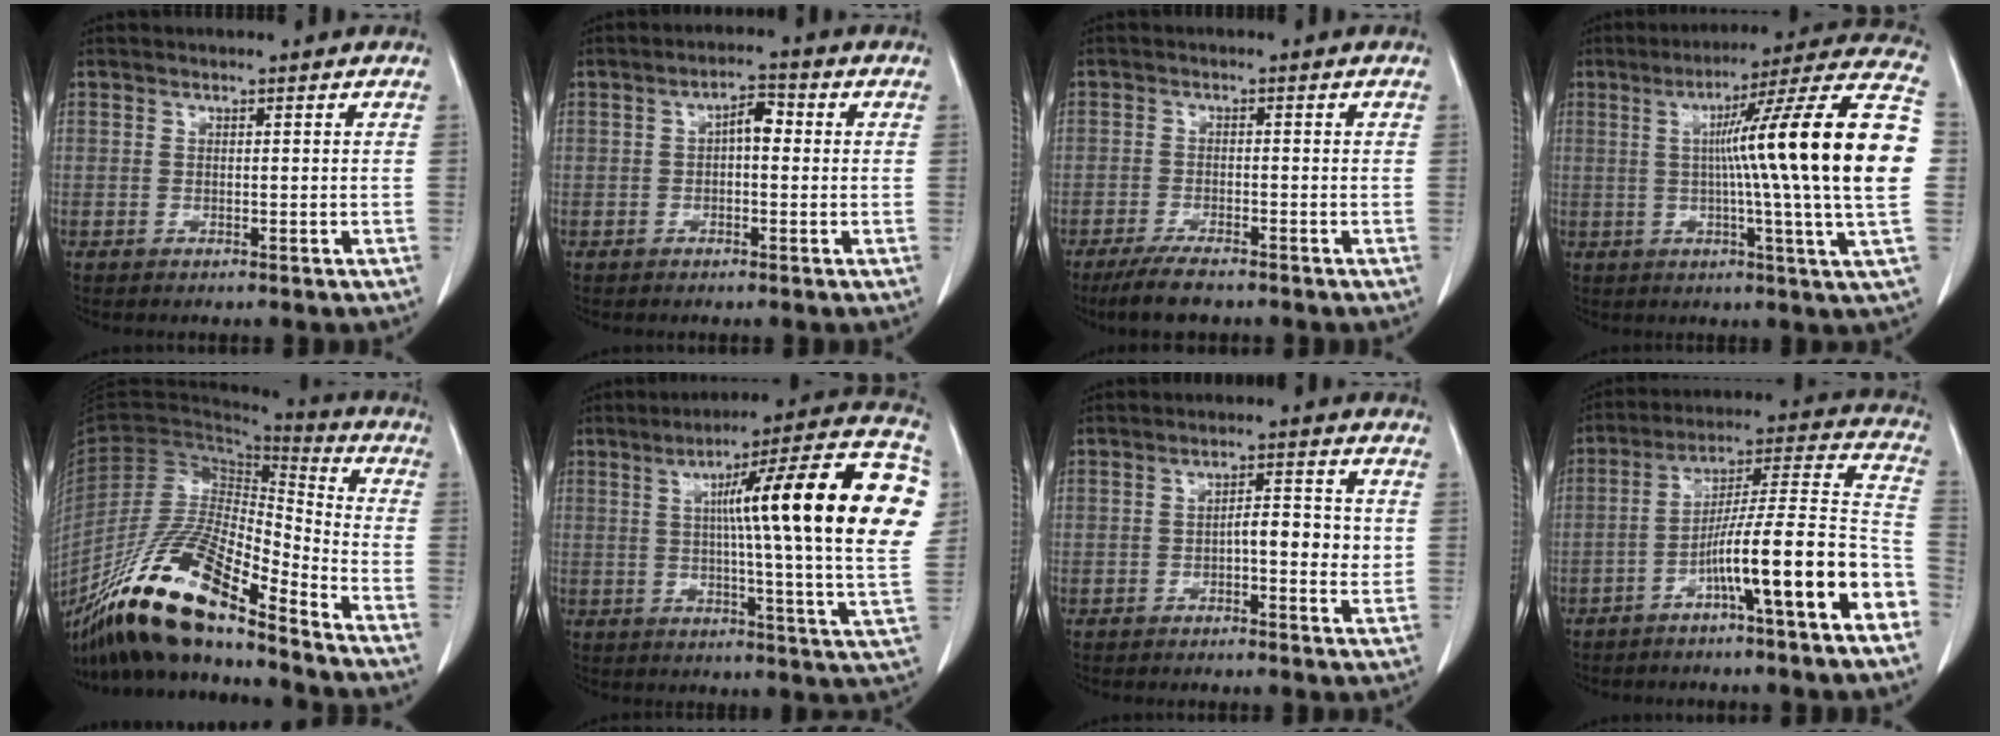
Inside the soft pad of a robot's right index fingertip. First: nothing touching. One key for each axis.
{"total": 3.7, "fx": 0.3, "fy": 1.7, "fz": 3.3, "tx": -0.055, "ty": 0.017, "tz": 0.003}
{"total": 5.1, "fx": -4.1, "fy": 1.2, "fz": 2.8, "tx": -0.054, "ty": -0.008, "tz": -0.071}
{"total": 24.1, "fx": 1.7, "fy": -1.5, "fz": 24.0, "tx": -0.287, "ty": 0.022, "tz": 0.007}
{"total": 20.3, "fx": -15.5, "fy": 3.2, "fz": 12.7, "tx": -0.259, "ty": -0.019, "tz": -0.292}
{"total": 24.9, "fx": 4.9, "fy": 0.9, "fz": 24.3, "tx": -0.273, "ty": 0.035, "tz": 0.058}
{"total": 5.5, "fx": -0.2, "fy": 1.8, "fz": 5.2, "tx": -0.073, "ty": 0.006, "tz": -0.006}
{"total": 16.6, "fx": -7.5, "fy": 0.1, "fz": 14.8, "tx": -0.224, "ty": 0.019, "tz": -0.121}